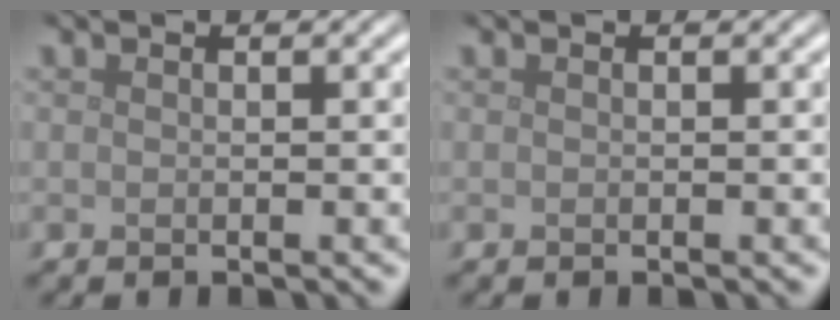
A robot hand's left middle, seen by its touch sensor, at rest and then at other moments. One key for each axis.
{"total": 0.0}